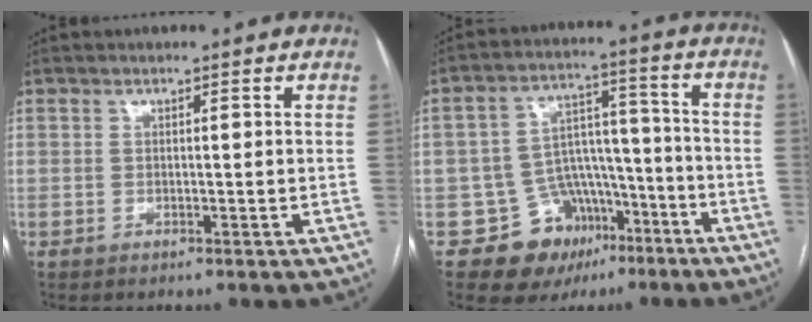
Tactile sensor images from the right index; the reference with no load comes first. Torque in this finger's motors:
{"motor_torque": [-0.01, -0.41, -0.63, -0.21]}